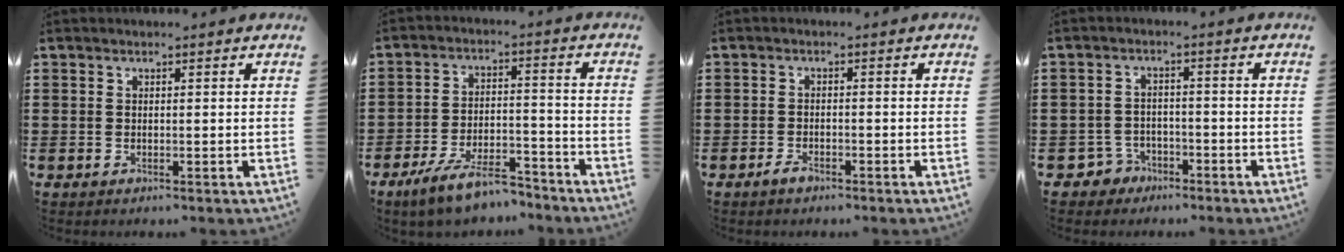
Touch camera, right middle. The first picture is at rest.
{"total": 9.3, "force": [-7.4, 2.4, 5.1], "torque": [-0.096, 0.017, -0.139]}
{"total": 1.8, "force": [-1.4, 0.9, 0.7], "torque": [-0.016, 0.002, -0.028]}
{"total": 3.2, "force": [-2.6, 1.8, 0.2], "torque": [-0.022, 0.003, -0.059]}